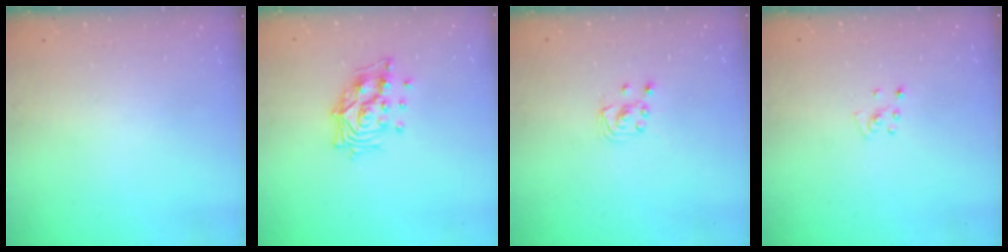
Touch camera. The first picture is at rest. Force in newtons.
{"total": 13.1, "press": 13.0, "slide": 1.2}
{"total": 2.2, "press": 2.2, "slide": 0.2}
{"total": 3.9, "press": 3.9, "slide": 0.4}